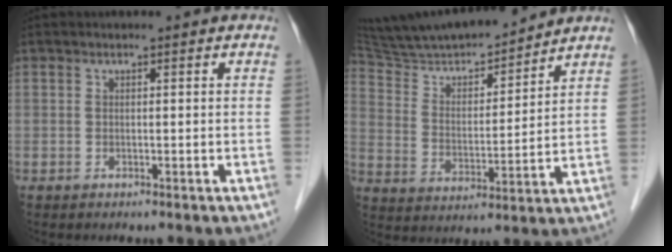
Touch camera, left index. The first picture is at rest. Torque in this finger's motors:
{"motor_torque": [-0.40, -1.37, 0.27, 0.04]}